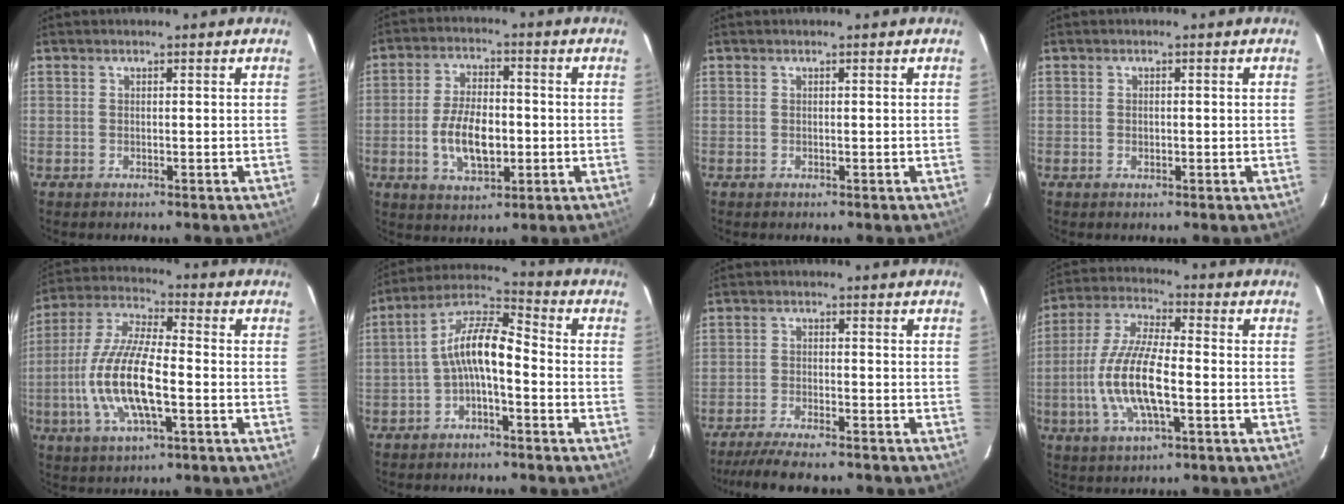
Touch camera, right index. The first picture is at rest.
{"total": 9.9, "force": [-2.0, 5.0, 8.3], "torque": [-0.165, -0.001, -0.030]}
{"total": 0.0}
{"total": 0.9, "force": [-0.1, 0.7, 0.5], "torque": [-0.006, 0.001, -0.002]}
{"total": 15.2, "force": [-3.6, 4.6, 14.0], "torque": [-0.291, -0.005, -0.070]}
{"total": 9.0, "force": [-2.6, 3.1, 8.0], "torque": [-0.171, 0.022, -0.052]}
{"total": 10.6, "force": [-9.3, 1.7, 4.9], "torque": [-0.112, -0.018, -0.150]}
{"total": 13.5, "force": [-3.2, 4.1, 12.5], "torque": [-0.261, -0.004, -0.063]}